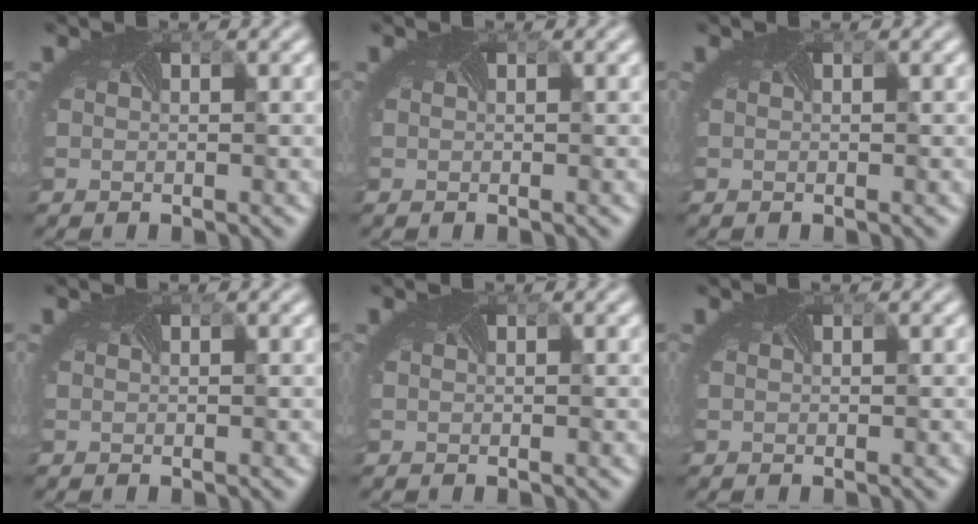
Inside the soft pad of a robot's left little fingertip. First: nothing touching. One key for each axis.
{"total": 0.0}
{"total": 0.0}
{"total": 0.0}
{"total": 0.0}
{"total": 0.0}